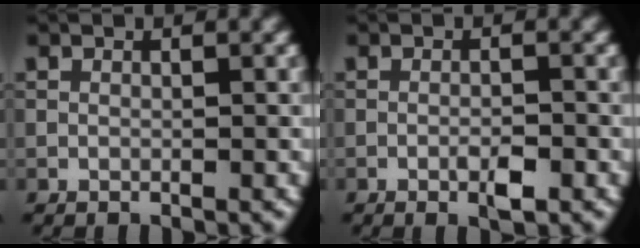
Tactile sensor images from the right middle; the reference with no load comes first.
{"total": 1.9, "force": [-0.9, 0.5, 1.7], "torque": [-0.028, 0.000, -0.016]}